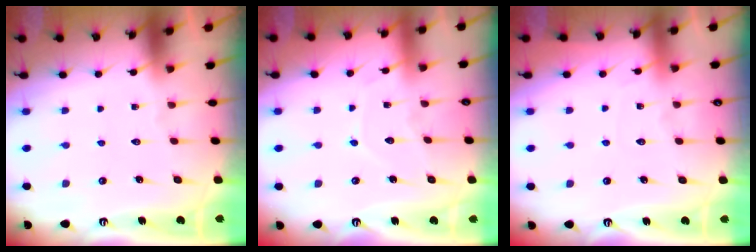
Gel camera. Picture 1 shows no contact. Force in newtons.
{"total": 6.5, "press": 6.4, "slide": 0.6}
{"total": 2.7, "press": 2.7, "slide": 0.3}